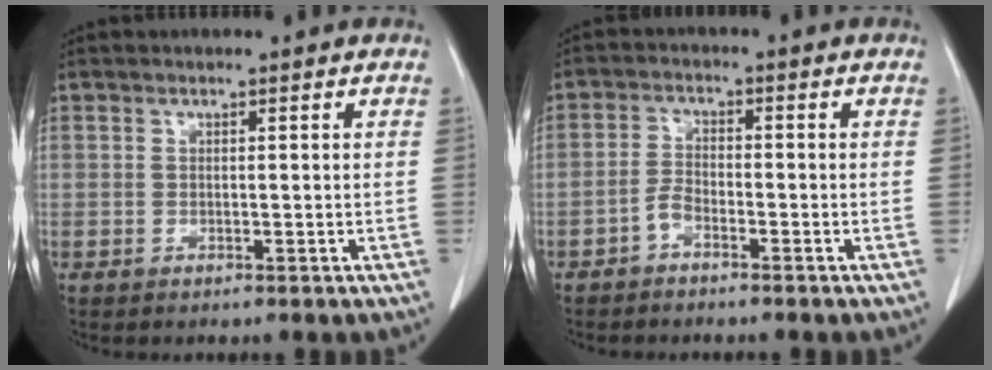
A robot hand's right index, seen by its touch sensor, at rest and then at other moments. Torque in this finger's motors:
{"motor_torque": [0.07, -0.06, 0.01, 0.02]}